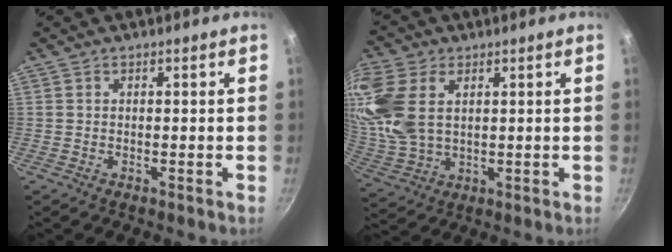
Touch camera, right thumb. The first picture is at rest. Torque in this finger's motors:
{"motor_torque": [1.18, 3.35, 1.63, 0.18, 0.22]}